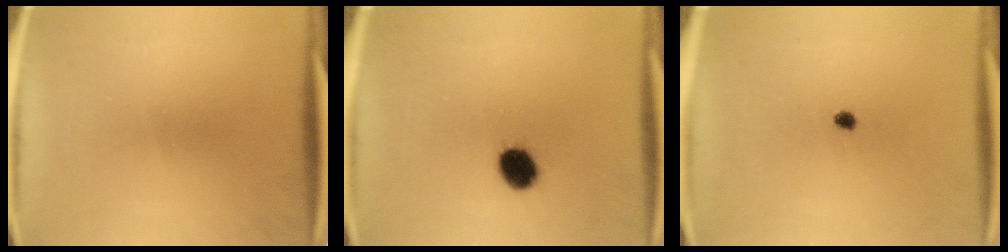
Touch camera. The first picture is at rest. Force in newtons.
{"total": 7.1}
{"total": 1.2}